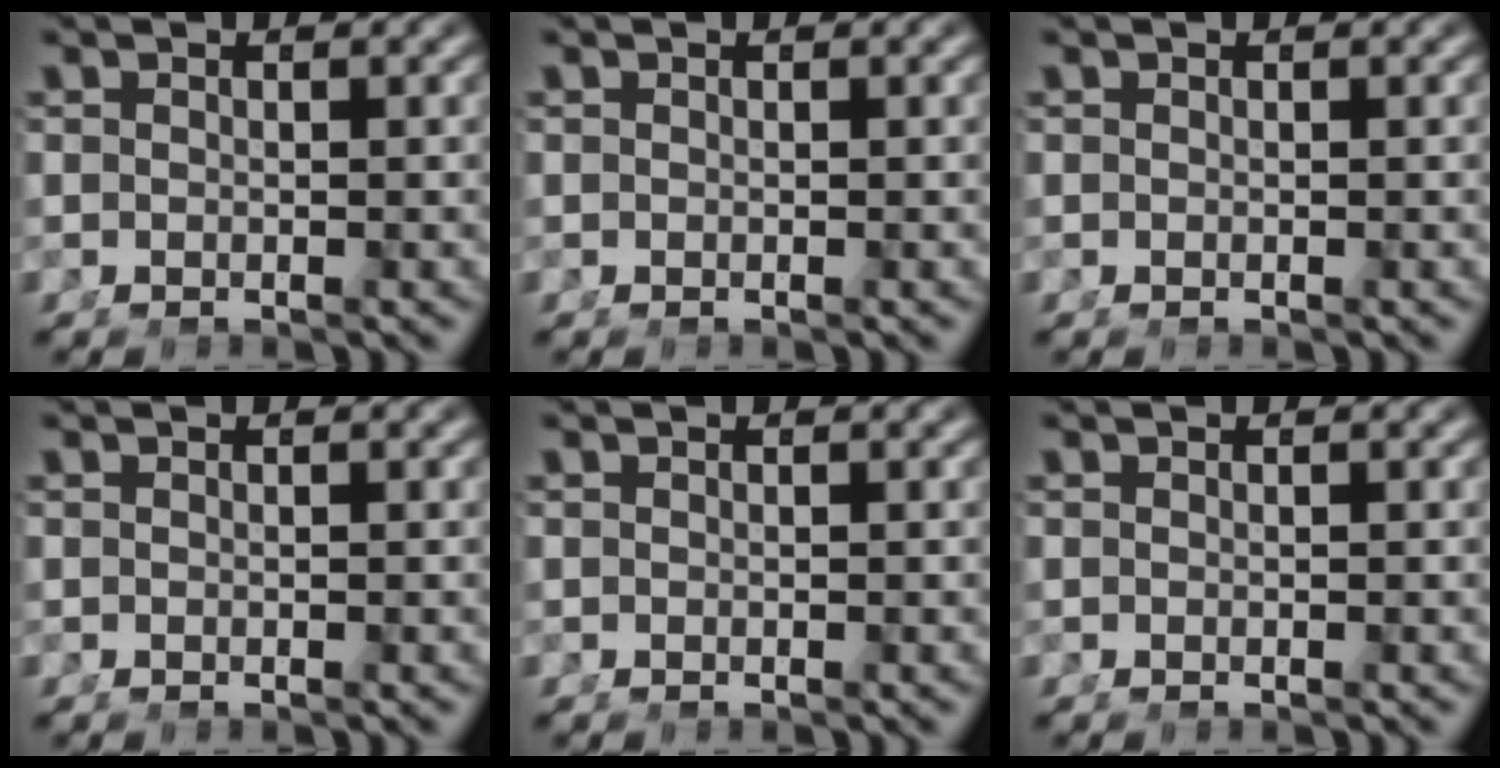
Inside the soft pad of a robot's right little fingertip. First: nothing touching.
{"total": 0.0}
{"total": 0.0}
{"total": 0.0}
{"total": 0.0}
{"total": 0.0}